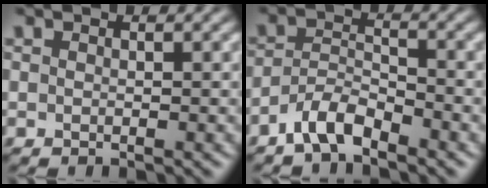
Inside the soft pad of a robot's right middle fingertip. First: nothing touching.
{"total": 3.5, "force": [-2.7, 1.0, 1.9], "torque": [-0.036, 0.010, -0.059]}